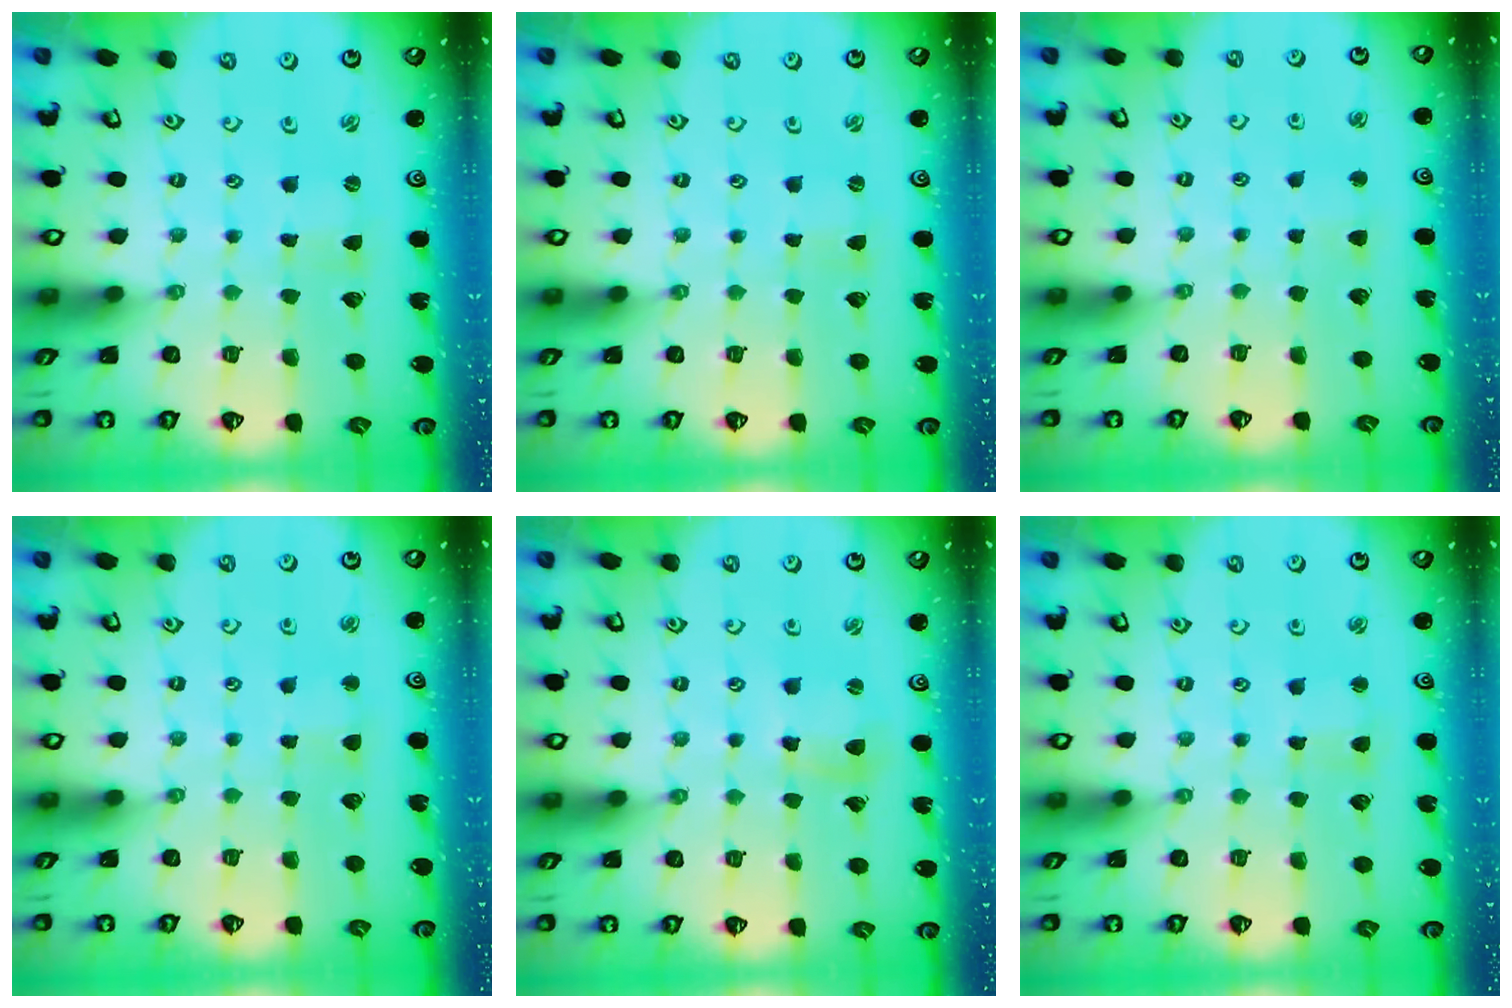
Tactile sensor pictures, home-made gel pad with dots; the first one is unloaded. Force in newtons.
{"total": 0.0}
{"total": 2.0, "press": 2.0, "slide": 0.4}
{"total": 2.5, "press": 2.5, "slide": 0.3}
{"total": 5.4, "press": 5.4, "slide": 0.7}
{"total": 2.7, "press": 2.6, "slide": 0.4}